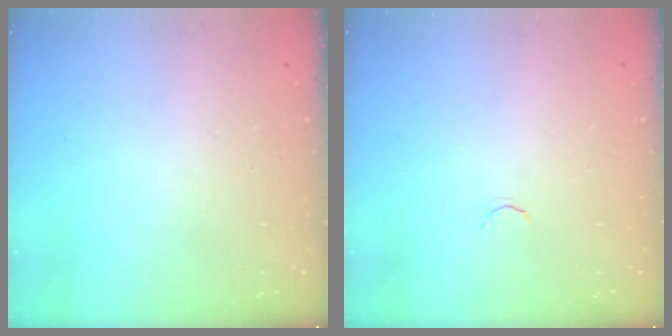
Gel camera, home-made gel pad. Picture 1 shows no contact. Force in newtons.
{"total": 1.7, "press": 1.6, "slide": 0.5}